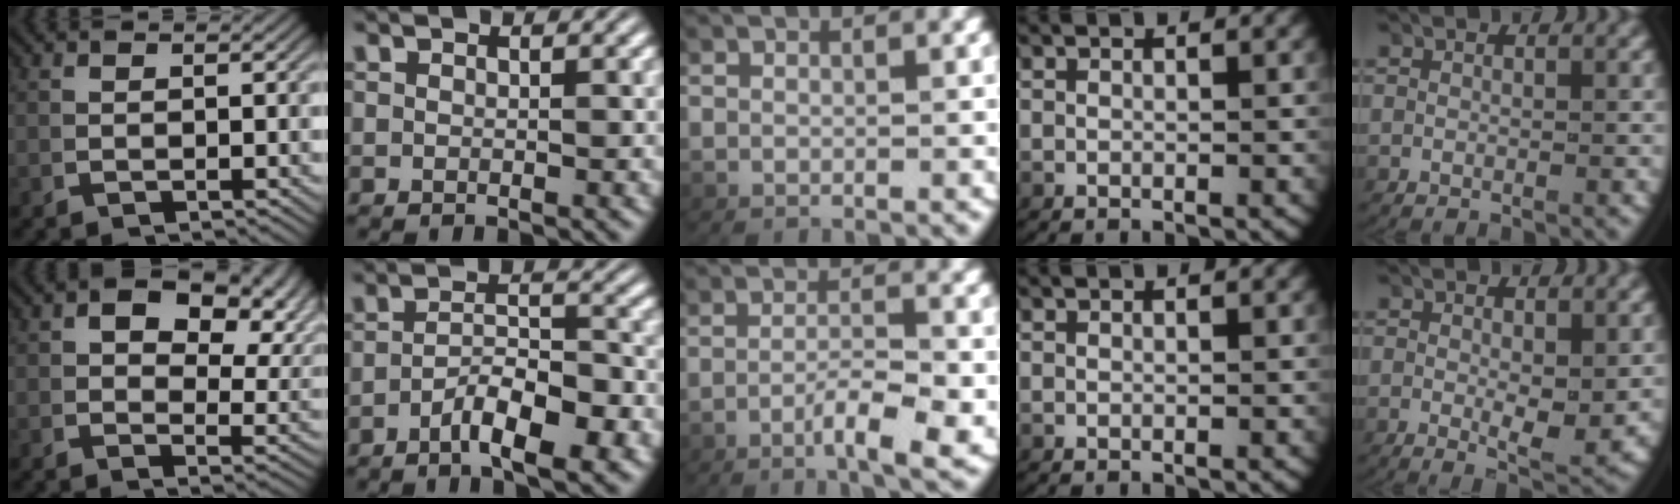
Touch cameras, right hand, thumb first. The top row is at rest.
{"thumb": {"total": 7.2, "force": [2.4, 4.1, 5.4], "torque": [-0.071, -0.006, 0.034]}, "index": {"total": 4.9, "force": [-3.1, 1.2, 3.7], "torque": [-0.042, -0.004, -0.053]}, "middle": {"total": 4.3, "force": [-1.9, 0.9, 3.8], "torque": [-0.061, -0.002, -0.031]}, "little": {"total": 3.0, "force": [-0.2, 1.2, 2.8], "torque": [-0.054, -0.022, 0.004]}}